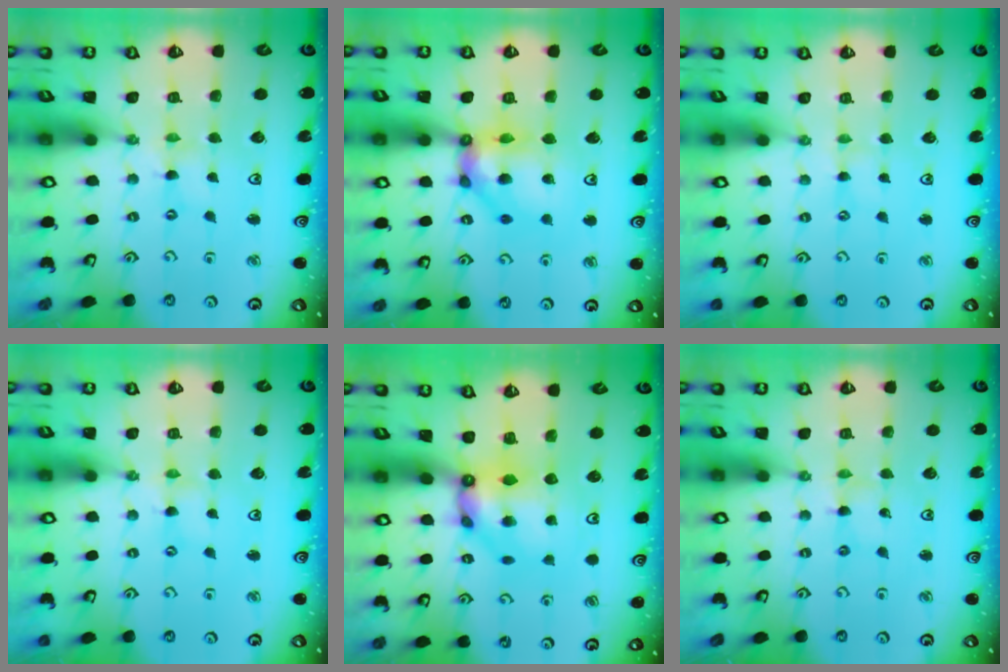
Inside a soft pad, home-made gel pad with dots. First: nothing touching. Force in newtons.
{"total": 13.7, "press": 13.6, "slide": 1.8}
{"total": 0.0}
{"total": 1.2, "press": 1.1, "slide": 0.2}
{"total": 8.8, "press": 8.7, "slide": 0.9}
{"total": 1.3, "press": 1.3, "slide": 0.1}